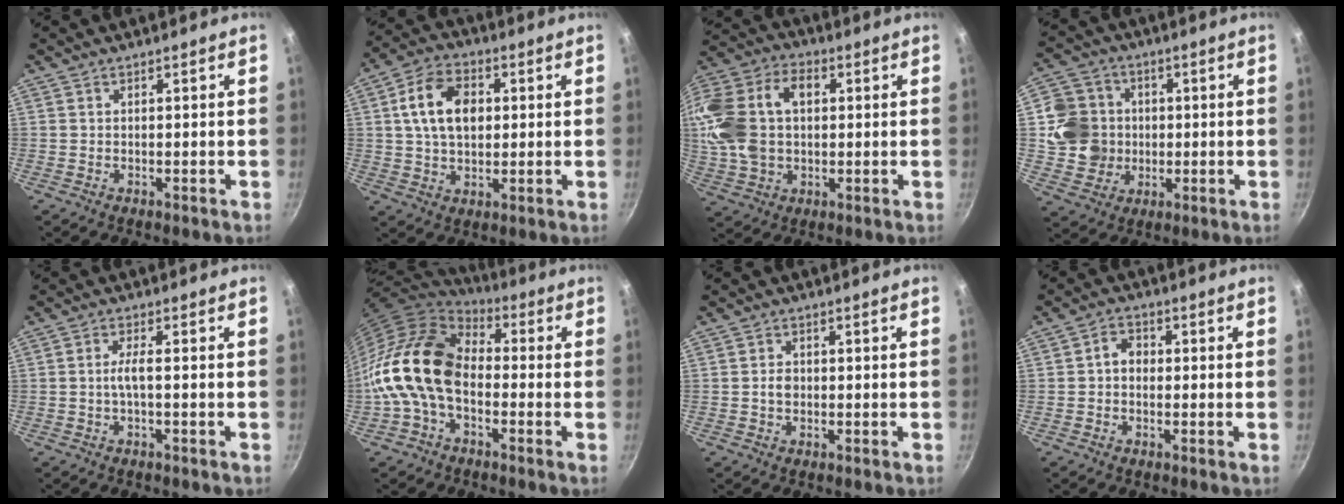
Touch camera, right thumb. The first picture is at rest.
{"total": 11.9, "force": [2.1, 8.1, 8.5], "torque": [-0.130, 0.011, 0.029]}
{"total": 20.2, "force": [2.7, 14.1, 14.2], "torque": [-0.284, 0.032, 0.042]}
{"total": 11.1, "force": [0.6, 10.5, 3.7], "torque": [-0.038, 0.009, 0.011]}
{"total": 2.6, "force": [-0.6, 0.3, 2.5], "torque": [-0.057, 0.009, -0.015]}
{"total": 16.0, "force": [-2.6, 10.8, 11.5], "torque": [-0.190, 0.042, -0.071]}
{"total": 2.2, "force": [-0.3, 1.7, 1.3], "torque": [-0.017, 0.007, -0.005]}
{"total": 3.5, "force": [-0.1, 2.8, 2.0], "torque": [-0.020, 0.011, -0.010]}